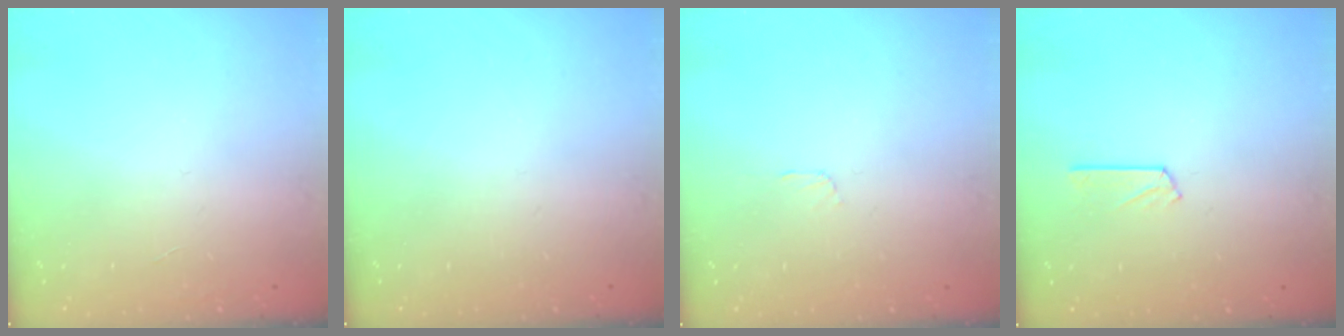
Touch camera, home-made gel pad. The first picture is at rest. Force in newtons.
{"total": 0.0}
{"total": 2.9, "press": 2.9, "slide": 0.4}
{"total": 3.9, "press": 3.9, "slide": 0.5}